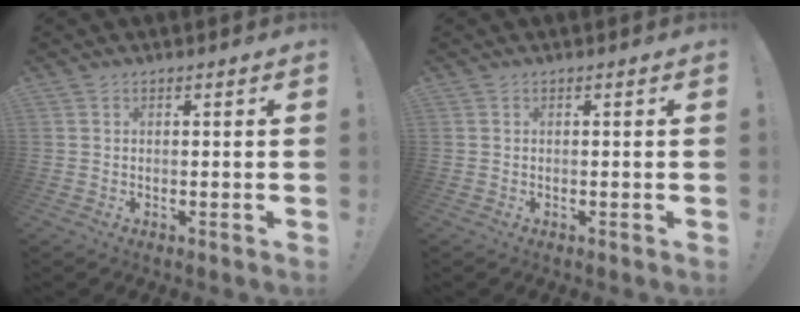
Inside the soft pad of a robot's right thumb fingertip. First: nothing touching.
{"total": 0.0}